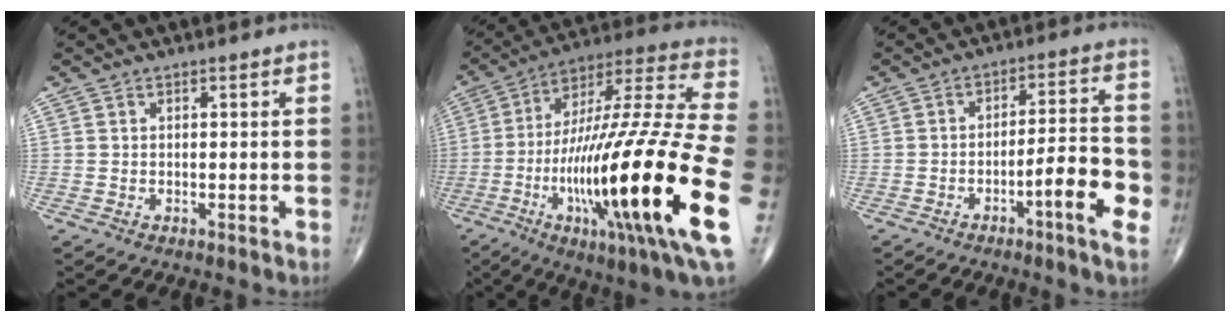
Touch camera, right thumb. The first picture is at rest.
{"total": 34.7, "force": [-8.7, 6.5, 33.0], "torque": [-0.567, 0.004, -0.144]}
{"total": 10.0, "force": [-3.8, 1.4, 9.1], "torque": [-0.130, 0.023, -0.057]}